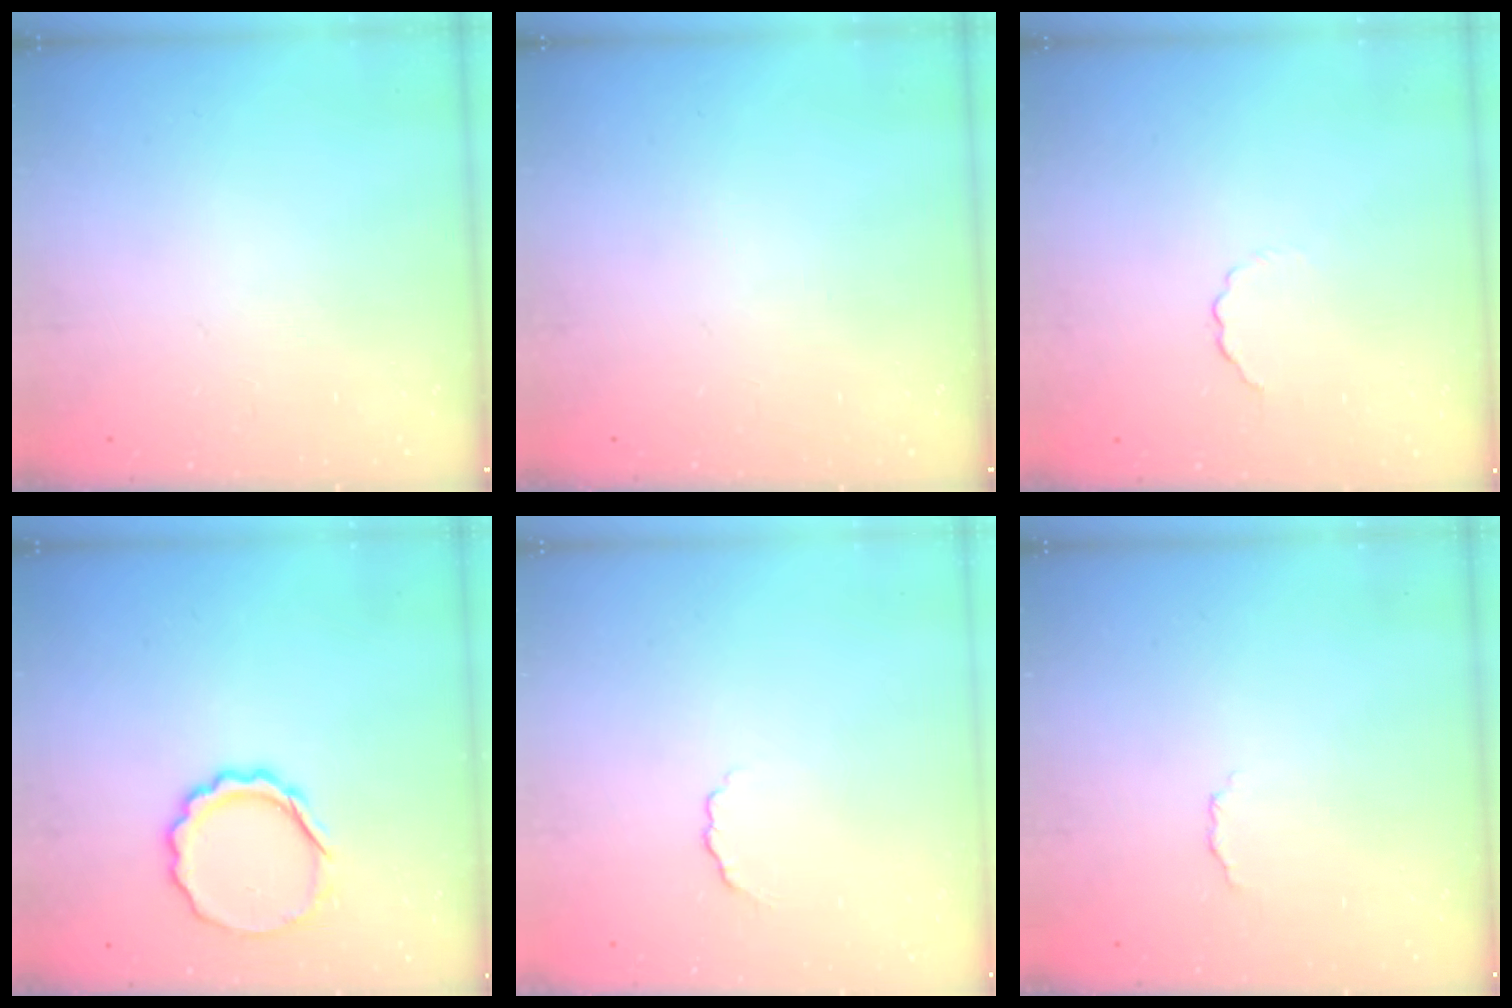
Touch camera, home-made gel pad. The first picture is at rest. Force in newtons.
{"total": 0.0}
{"total": 2.6, "press": 2.4, "slide": 0.9}
{"total": 8.5, "press": 8.4, "slide": 1.5}
{"total": 2.6, "press": 2.5, "slide": 0.8}
{"total": 2.9, "press": 2.8, "slide": 0.7}